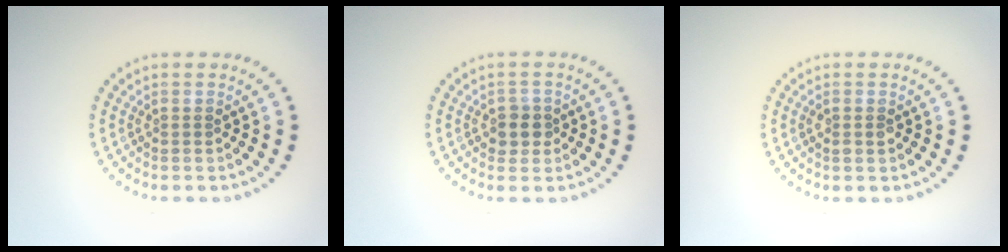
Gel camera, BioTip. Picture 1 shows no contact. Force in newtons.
{"total": 1.8, "press": 1.7, "slide": 0.8}
{"total": 1.1, "press": 1.1, "slide": 0.2}